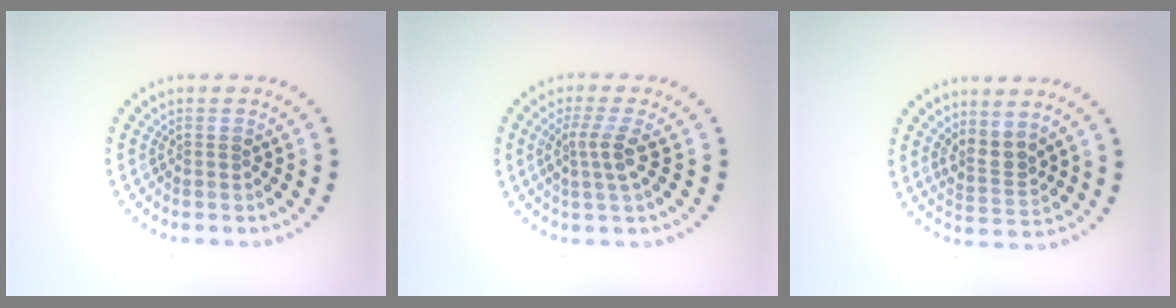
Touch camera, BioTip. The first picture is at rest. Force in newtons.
{"total": 2.5, "press": 1.9, "slide": 1.6}
{"total": 2.5, "press": 2.0, "slide": 1.5}